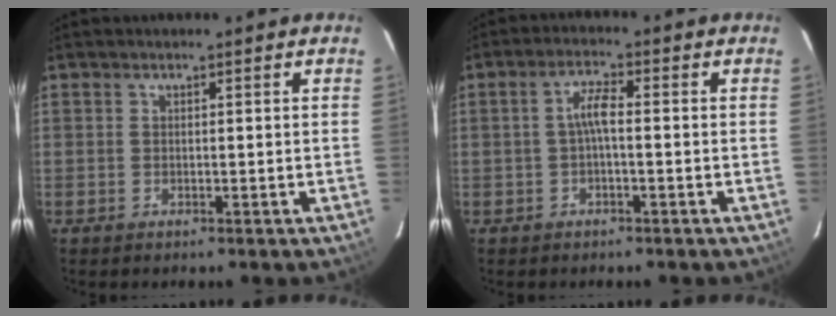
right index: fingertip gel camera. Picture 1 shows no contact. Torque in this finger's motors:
{"motor_torque": [0.50, -0.18, 0.30, 0.08]}